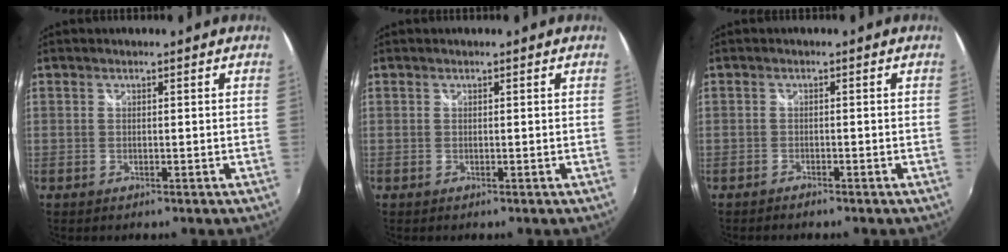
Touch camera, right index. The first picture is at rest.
{"total": 0.0}
{"total": 1.4, "force": [-1.4, 0.3, 0.2], "torque": [-0.012, -0.004, -0.026]}